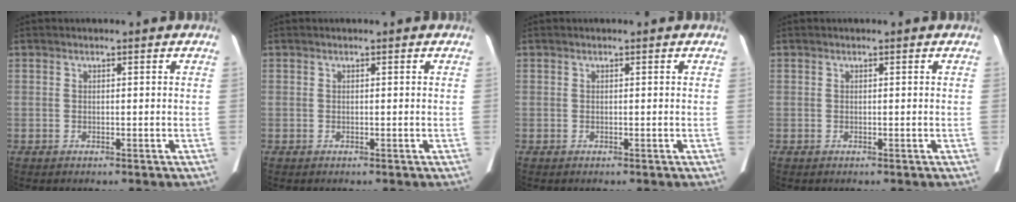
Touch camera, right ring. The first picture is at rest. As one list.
[{"total": 0.0}, {"total": 0.0}, {"total": 0.0}]